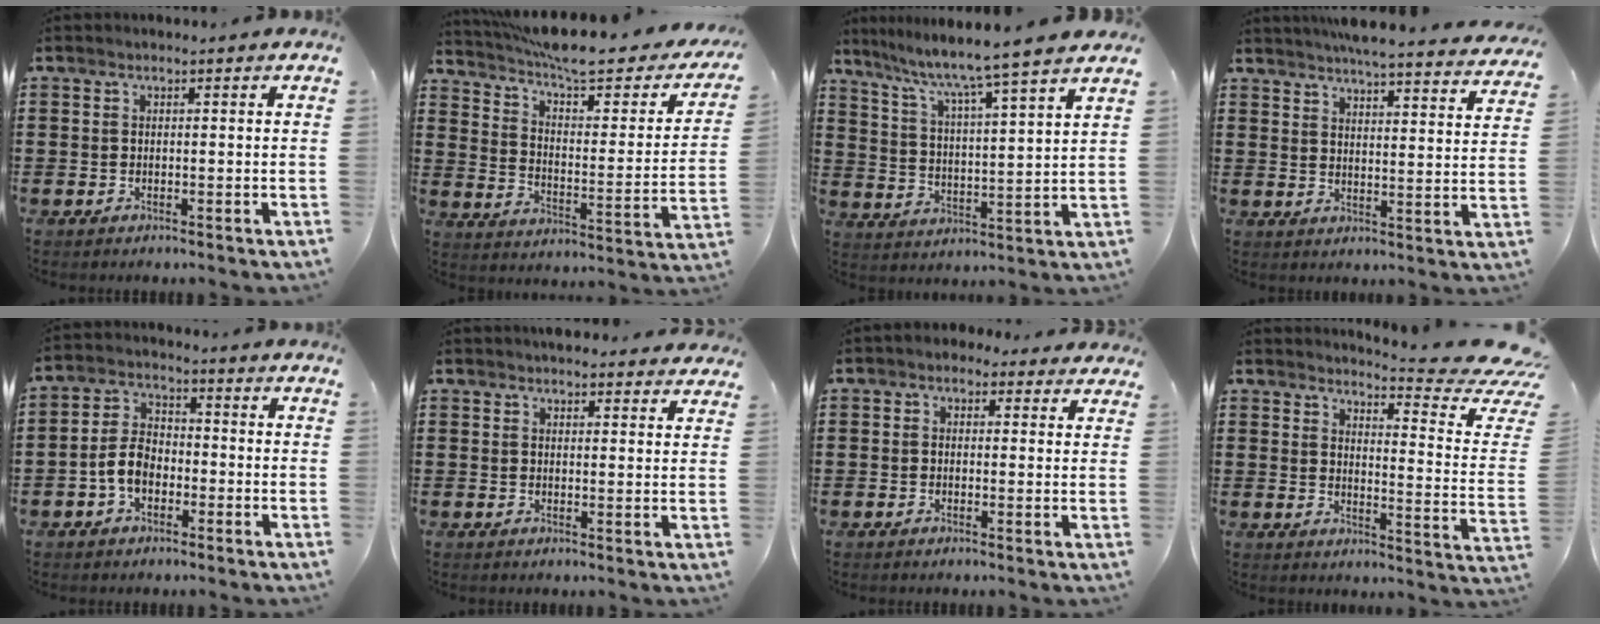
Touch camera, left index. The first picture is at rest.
{"total": 8.0, "force": [6.8, 0.8, 4.2], "torque": [-0.105, -0.048, 0.113]}
{"total": 6.1, "force": [5.3, -1.3, 2.7], "torque": [-0.076, -0.047, 0.079]}
{"total": 5.0, "force": [4.8, -0.2, 1.3], "torque": [-0.039, -0.031, 0.081]}
{"total": 5.3, "force": [-2.0, 3.5, 3.5], "torque": [-0.092, 0.003, -0.045]}
{"total": 2.9, "force": [2.9, 0.3, 0.3], "torque": [-0.014, -0.005, 0.055]}
{"total": 1.9, "force": [1.1, 1.5, 0.5], "torque": [-0.009, 0.006, 0.018]}
{"total": 6.5, "force": [5.5, -0.1, 3.6], "torque": [-0.055, -0.060, 0.083]}